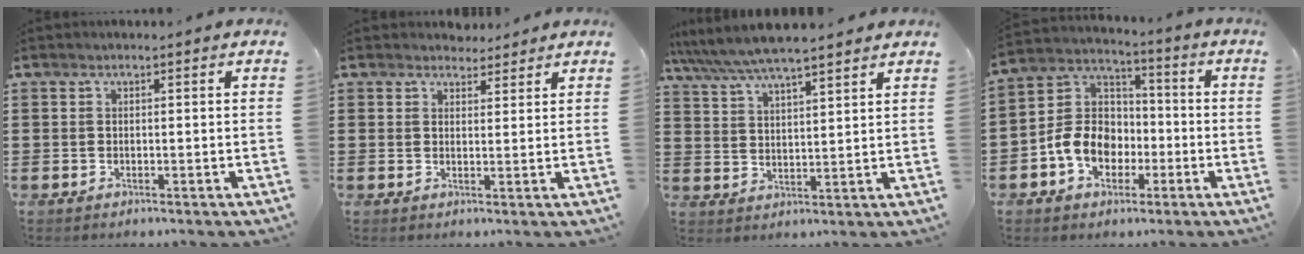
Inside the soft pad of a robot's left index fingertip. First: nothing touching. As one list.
[{"total": 2.6, "force": [2.4, 1.0, 0.1], "torque": [0.000, -0.002, 0.045]}, {"total": 6.3, "force": [5.7, 0.6, 2.5], "torque": [-0.069, -0.022, 0.100]}, {"total": 9.1, "force": [-3.4, 7.1, 4.5], "torque": [-0.128, 0.016, -0.073]}]